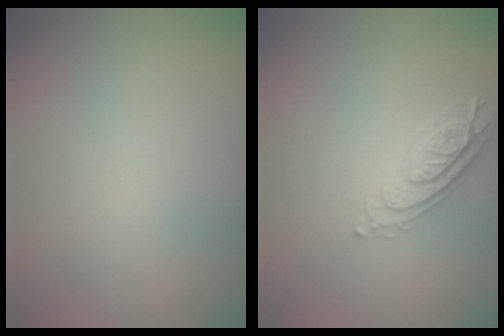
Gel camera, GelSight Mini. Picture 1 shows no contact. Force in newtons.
{"total": 2.9, "press": 2.7, "slide": 1.0}